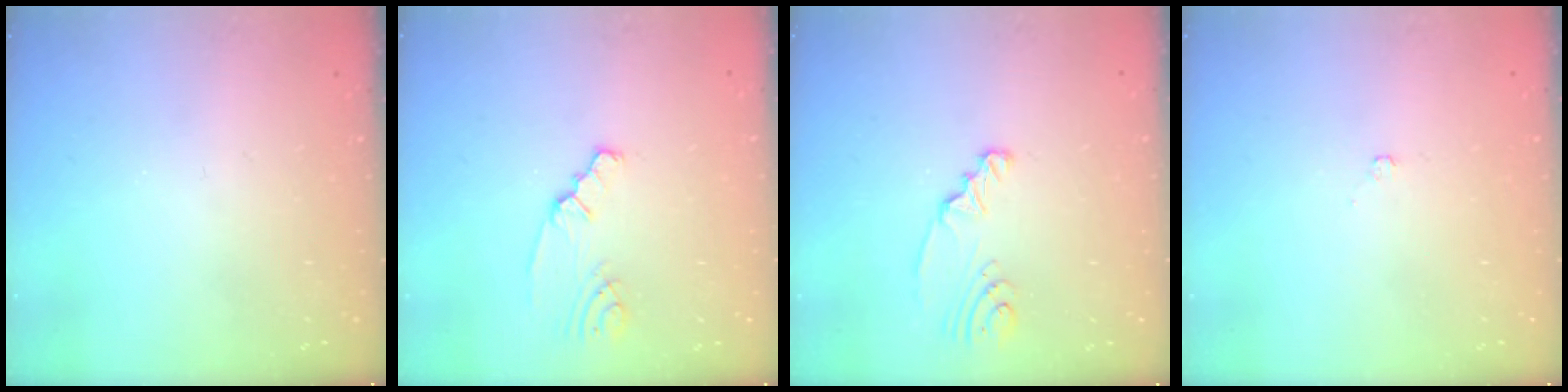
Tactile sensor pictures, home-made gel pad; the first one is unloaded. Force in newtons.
{"total": 2.0, "press": 2.0, "slide": 0.3}
{"total": 2.7, "press": 2.7, "slide": 0.3}
{"total": 1.8, "press": 1.8, "slide": 0.3}